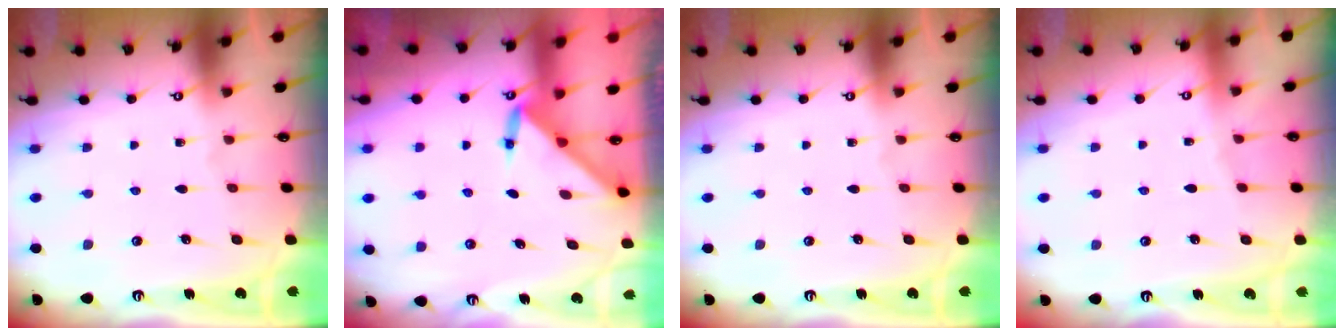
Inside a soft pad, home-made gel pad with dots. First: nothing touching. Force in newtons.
{"total": 3.2, "press": 3.2, "slide": 0.2}
{"total": 0.0}
{"total": 2.4, "press": 2.4, "slide": 0.4}